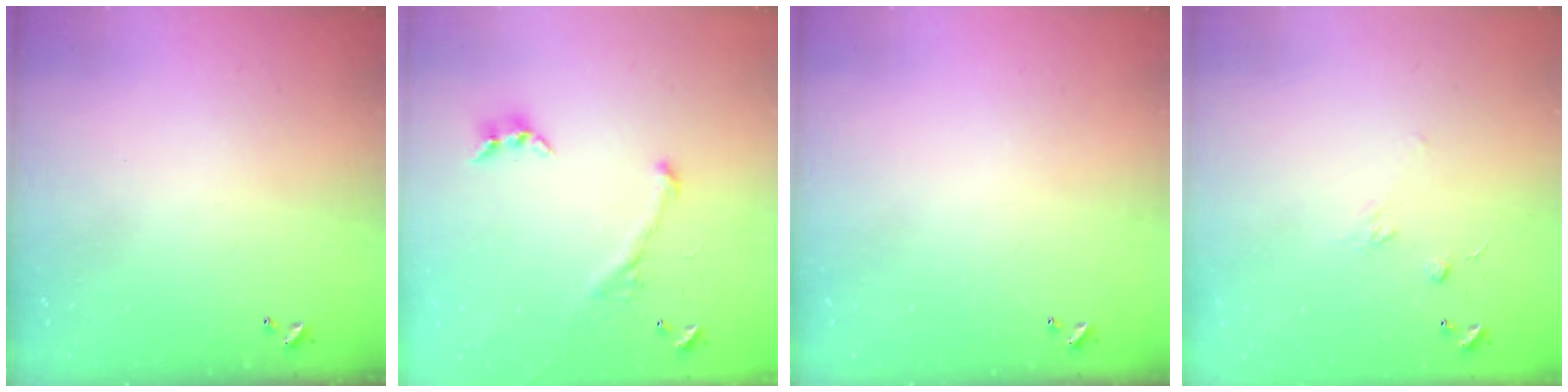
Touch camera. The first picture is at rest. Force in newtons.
{"total": 1.4, "press": 0.6, "slide": 1.2}
{"total": 0.0}
{"total": 2.5, "press": 2.3, "slide": 1.0}